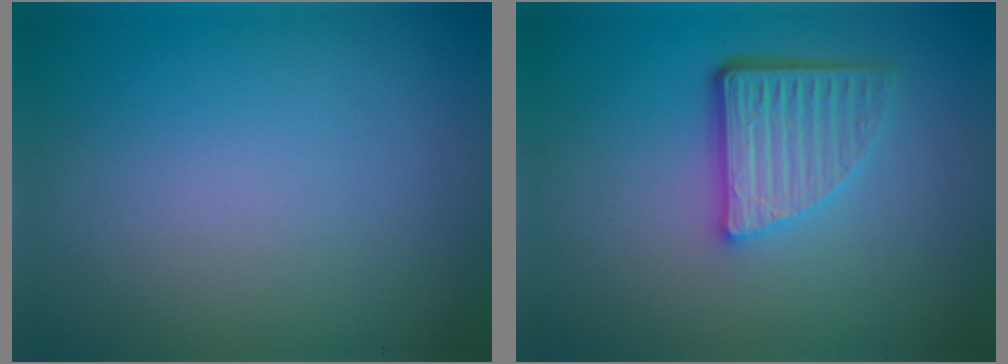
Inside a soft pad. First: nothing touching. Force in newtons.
{"total": 4.9, "press": 3.6, "slide": 3.4}